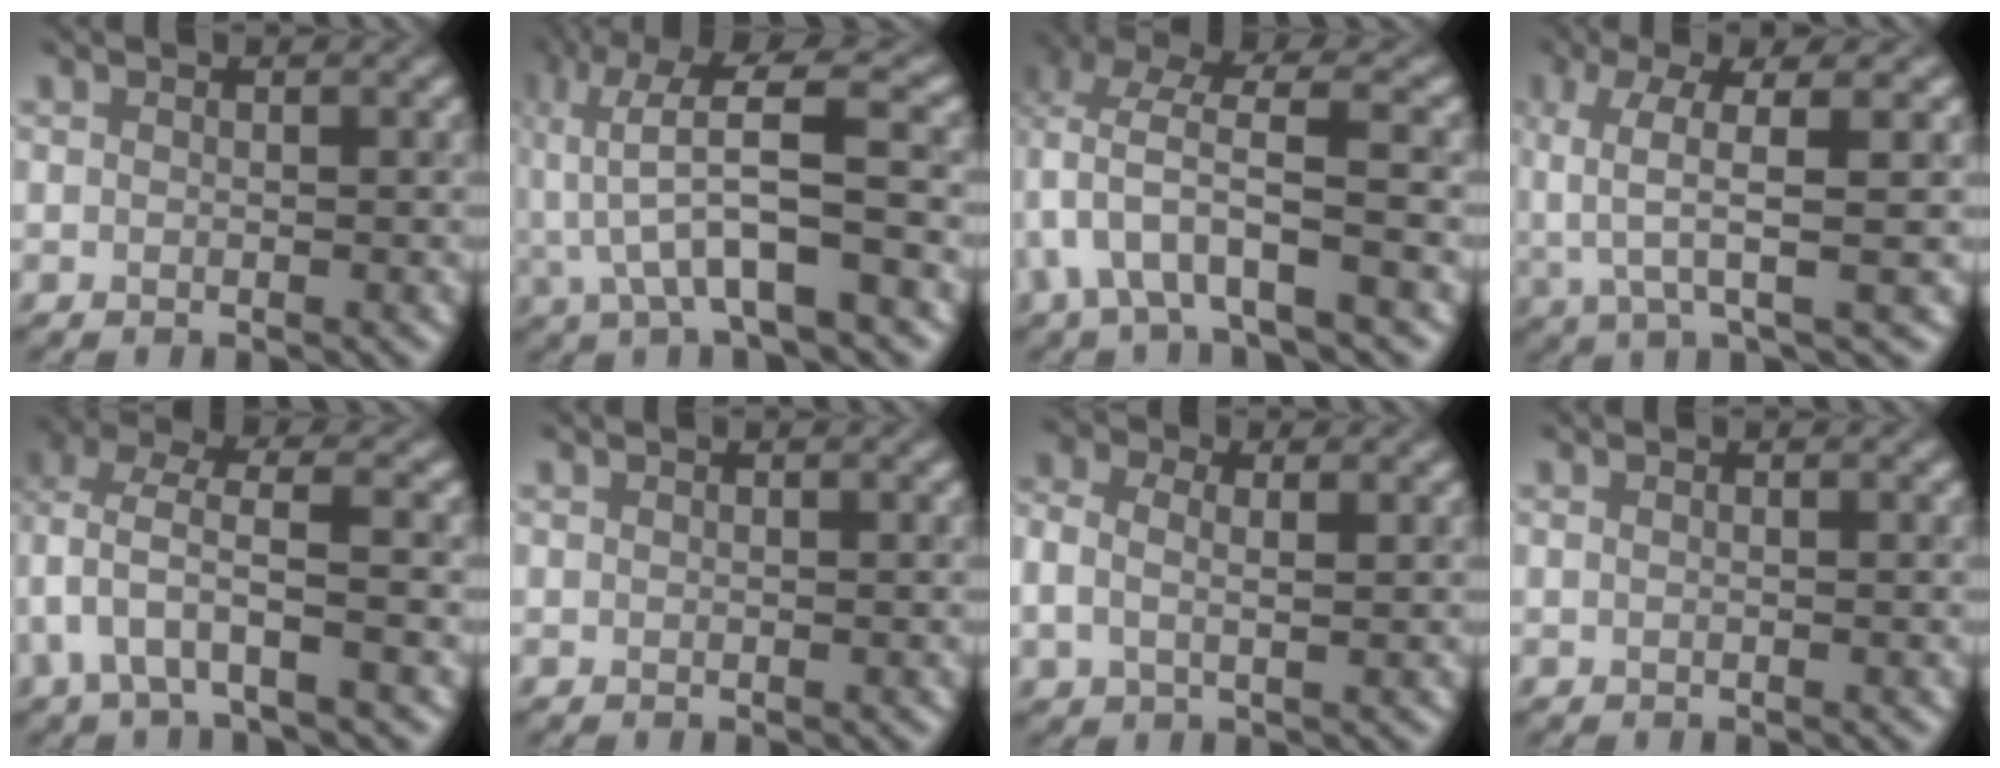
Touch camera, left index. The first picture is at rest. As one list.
[{"total": 7.9, "force": [-1.6, 2.2, 7.4], "torque": [-0.150, 0.020, -0.033]}, {"total": 6.0, "force": [-0.6, 2.0, 5.6], "torque": [-0.115, 0.011, -0.016]}, {"total": 6.0, "force": [0.5, 1.4, 5.8], "torque": [-0.115, 0.007, 0.010]}, {"total": 4.7, "force": [-0.7, 1.9, 4.3], "torque": [-0.089, 0.007, -0.018]}, {"total": 0.0}, {"total": 3.7, "force": [0.6, 2.5, 2.7], "torque": [-0.063, 0.014, 0.005]}, {"total": 0.7, "force": [0.1, 0.4, 0.6], "torque": [-0.001, -0.006, -0.006]}]